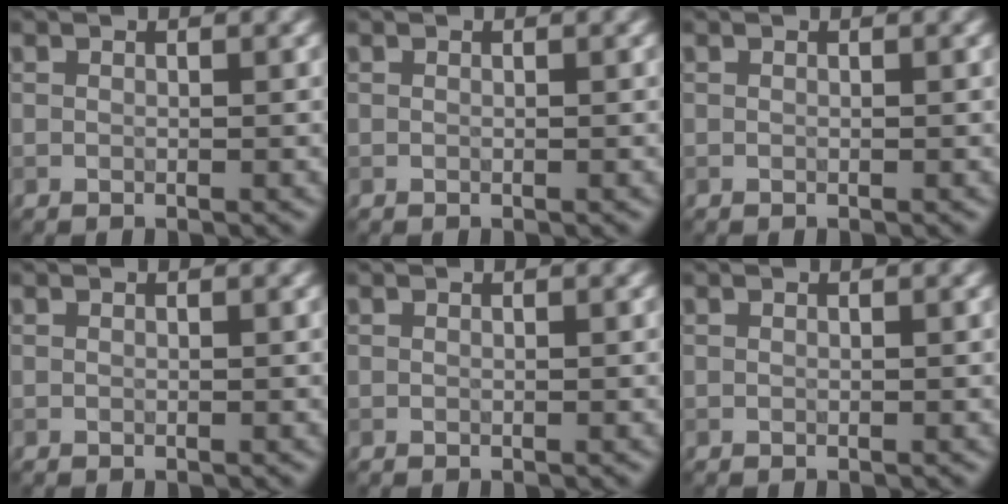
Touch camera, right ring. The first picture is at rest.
{"total": 0.0}
{"total": 0.0}
{"total": 0.0}
{"total": 0.0}
{"total": 0.0}